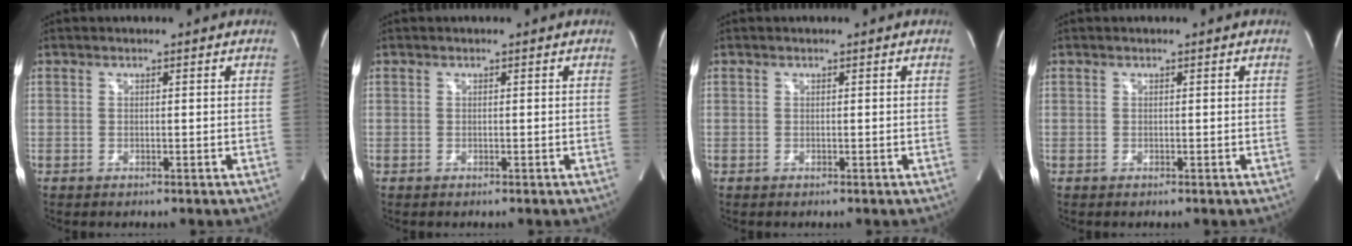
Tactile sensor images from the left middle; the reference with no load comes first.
{"total": 0.0}
{"total": 0.0}
{"total": 0.0}